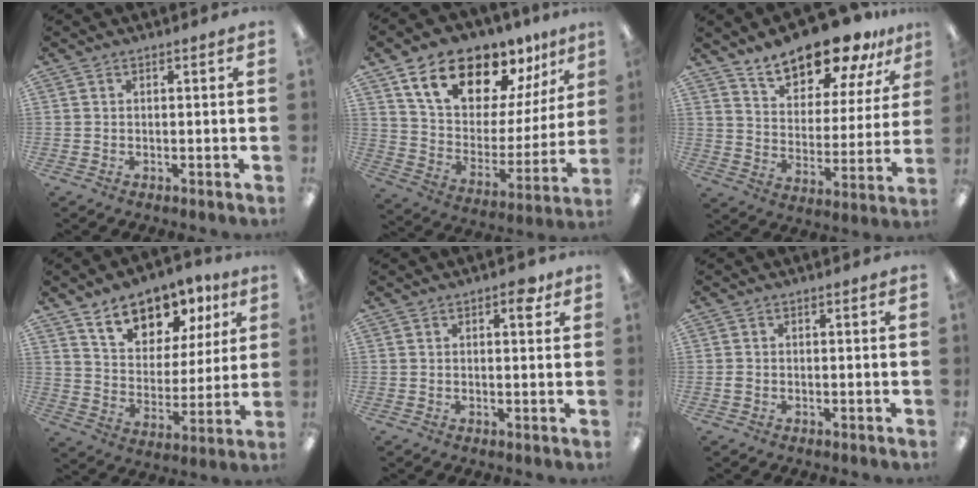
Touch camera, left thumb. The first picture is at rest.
{"total": 17.7, "force": [13.4, 8.6, 7.8], "torque": [-0.149, -0.086, 0.238]}
{"total": 17.2, "force": [14.2, 6.4, 7.3], "torque": [-0.123, -0.093, 0.247]}
{"total": 14.0, "force": [10.0, 8.0, 5.7], "torque": [-0.093, -0.053, 0.181]}
{"total": 3.9, "force": [2.1, 2.0, 2.6], "torque": [-0.025, -0.005, 0.028]}
{"total": 0.9, "force": [-0.2, 0.8, 0.4], "torque": [-0.008, 0.004, -0.005]}